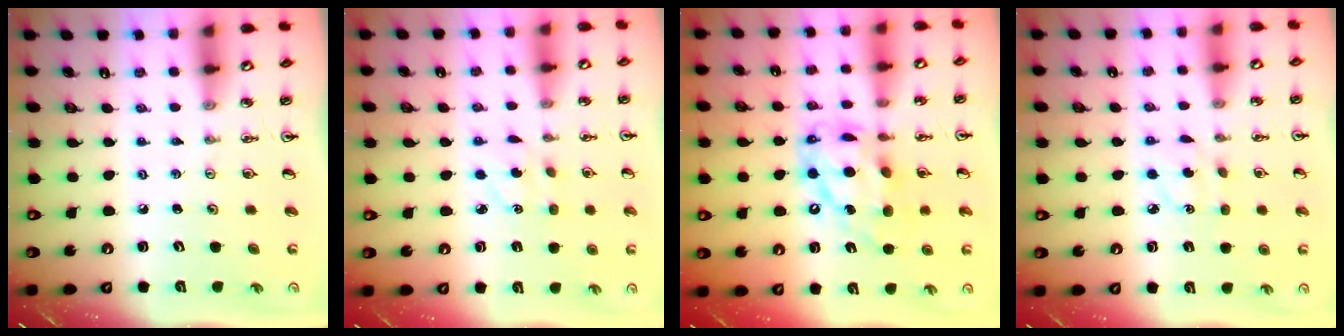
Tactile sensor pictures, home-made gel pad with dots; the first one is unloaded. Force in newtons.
{"total": 3.3, "press": 3.2, "slide": 0.8}
{"total": 15.6, "press": 15.6, "slide": 1.4}
{"total": 3.3, "press": 3.3, "slide": 0.5}